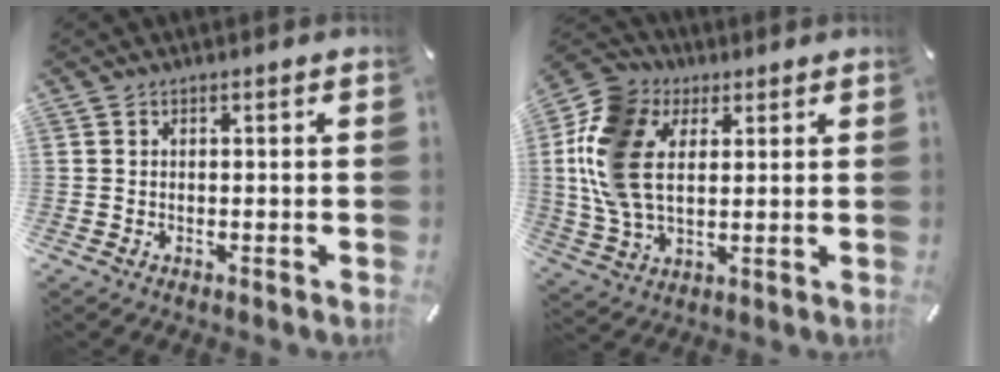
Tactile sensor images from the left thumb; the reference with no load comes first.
{"total": 14.1, "force": [3.0, 10.2, 9.3], "torque": [-0.245, 0.000, 0.051]}